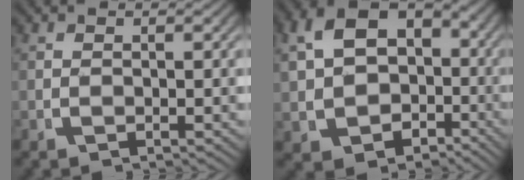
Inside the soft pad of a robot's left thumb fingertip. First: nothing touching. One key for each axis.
{"total": 11.5, "fx": 0.0, "fy": 9.4, "fz": 6.6, "tx": -0.156, "ty": -0.044, "tz": 0.022}